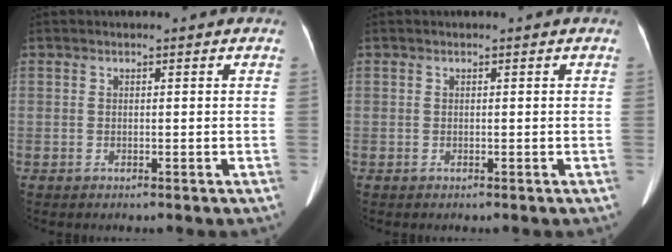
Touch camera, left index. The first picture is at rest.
{"total": 0.0}